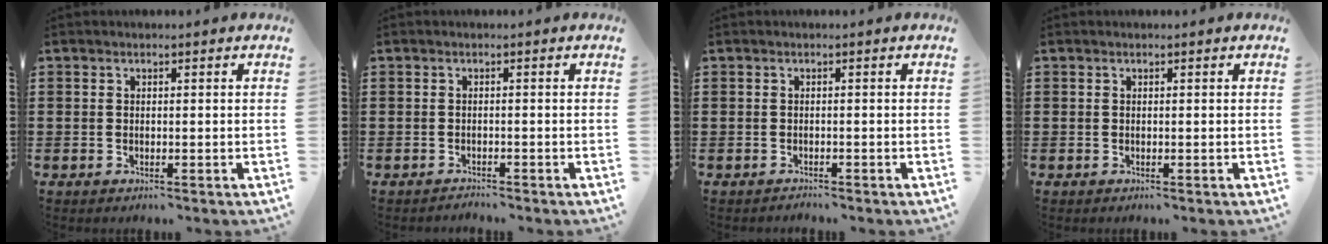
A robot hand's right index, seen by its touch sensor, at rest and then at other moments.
{"total": 0.9, "force": [-0.9, 0.0, -0.1], "torque": [-0.001, 0.002, -0.019]}
{"total": 0.6, "force": [-0.6, 0.0, -0.1], "torque": [0.000, -0.001, -0.013]}
{"total": 0.0}